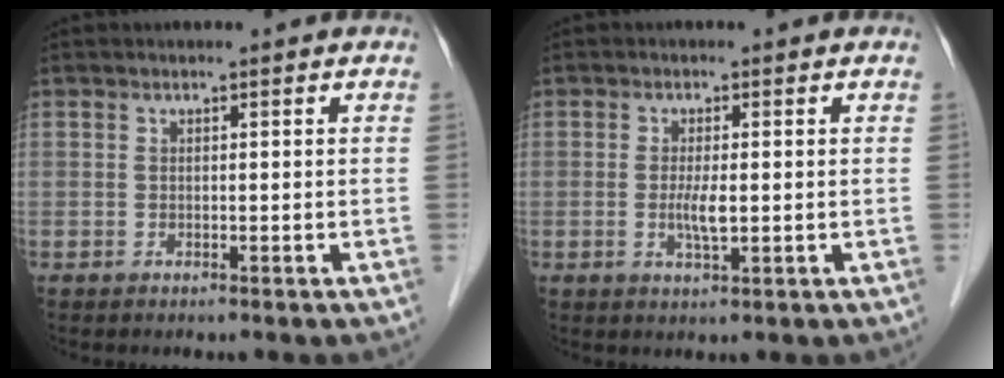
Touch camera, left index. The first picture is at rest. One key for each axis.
{"total": 2.8, "fx": -0.2, "fy": 0.5, "fz": 2.8, "tx": -0.059, "ty": -0.004, "tz": -0.003}